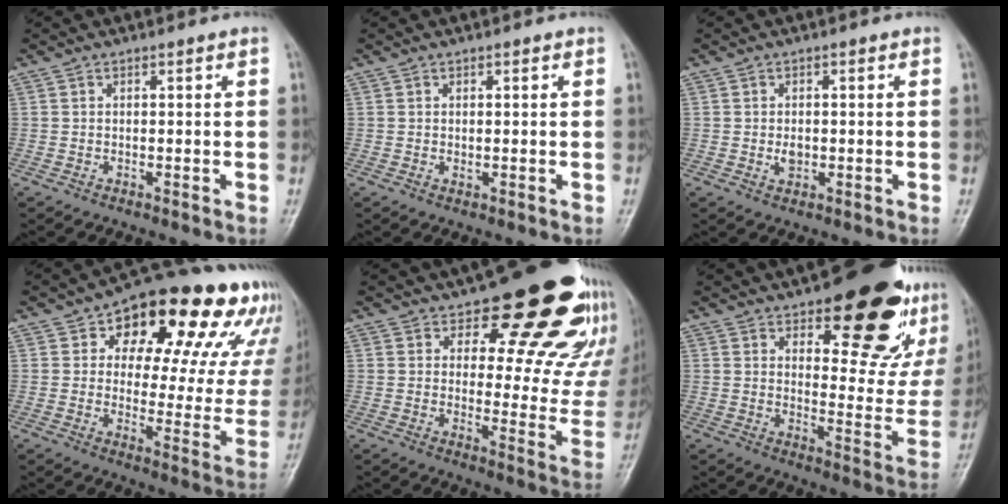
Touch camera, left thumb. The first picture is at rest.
{"total": 1.0, "force": [0.2, 0.6, 0.7], "torque": [-0.007, -0.001, 0.005]}
{"total": 2.2, "force": [-0.2, 1.6, 1.5], "torque": [-0.017, 0.000, -0.004]}
{"total": 23.8, "force": [13.0, 11.6, 16.1], "torque": [-0.171, -0.020, 0.169]}
{"total": 21.3, "force": [15.5, 9.0, 11.5], "torque": [-0.086, -0.096, 0.185]}
{"total": 22.0, "force": [13.4, 8.8, 15.1], "torque": [-0.148, -0.073, 0.179]}